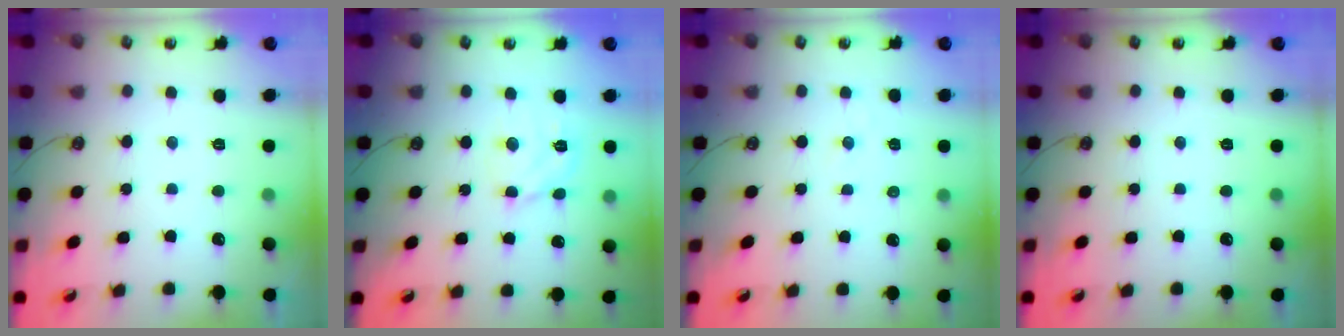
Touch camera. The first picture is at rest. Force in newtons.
{"total": 7.6, "press": 7.6, "slide": 0.6}
{"total": 1.8, "press": 1.7, "slide": 0.2}
{"total": 0.0}